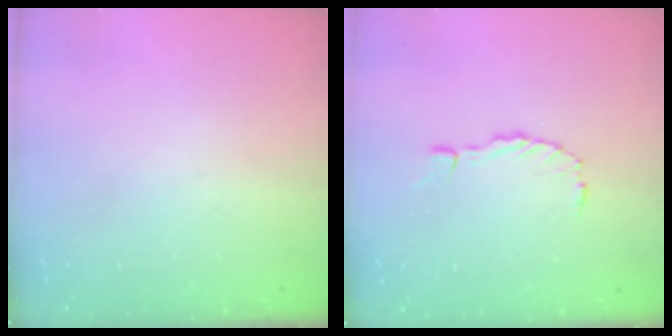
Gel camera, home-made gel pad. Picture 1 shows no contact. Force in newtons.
{"total": 0.8, "press": 0.8, "slide": 0.1}